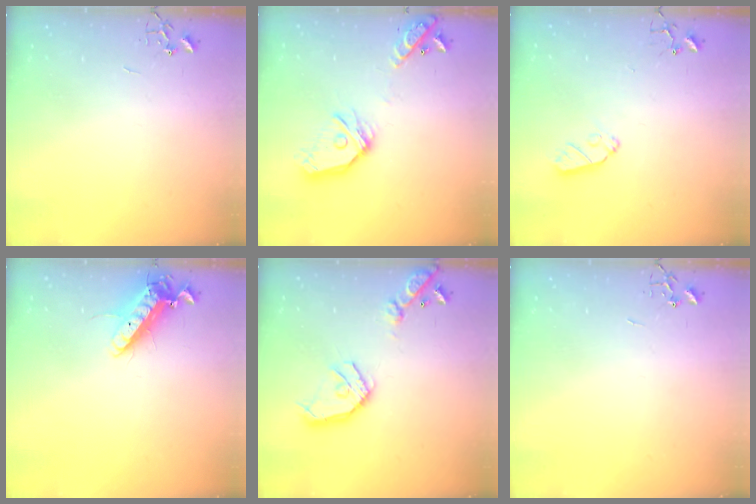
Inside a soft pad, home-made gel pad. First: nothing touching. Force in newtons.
{"total": 18.6, "press": 18.4, "slide": 2.5}
{"total": 7.3, "press": 7.2, "slide": 0.5}
{"total": 12.9, "press": 12.7, "slide": 2.1}
{"total": 16.6, "press": 16.4, "slide": 2.5}
{"total": 0.0}